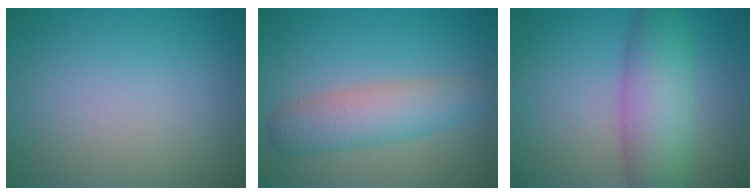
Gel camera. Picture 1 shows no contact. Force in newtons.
{"total": 4.1, "press": 4.1, "slide": 0.0}
{"total": 6.2, "press": 6.2, "slide": 0.2}